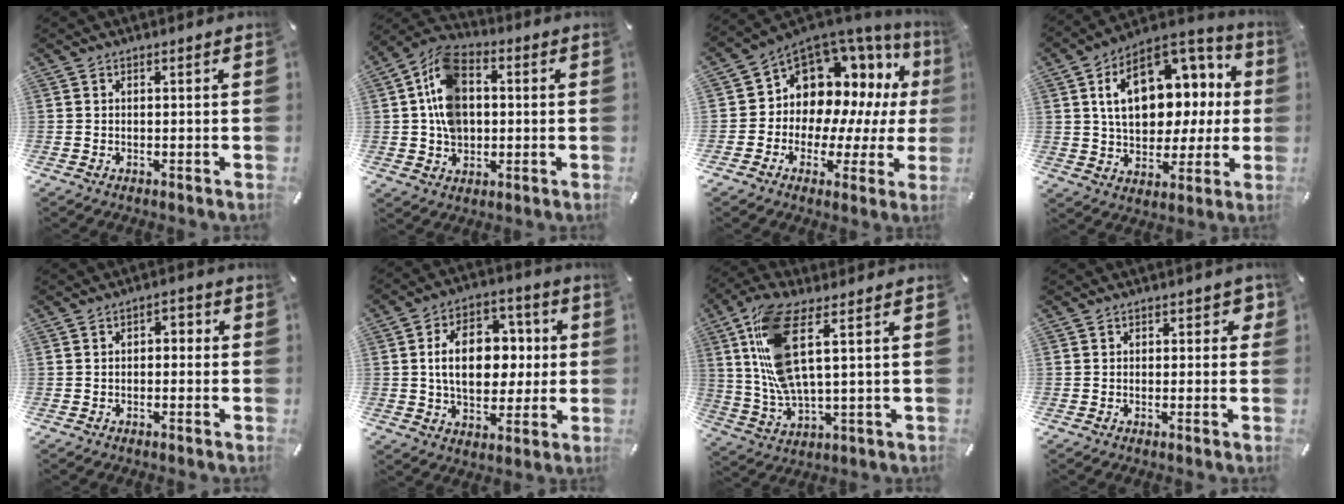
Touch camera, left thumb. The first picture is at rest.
{"total": 11.8, "force": [0.9, 9.2, 7.4], "torque": [-0.169, 0.013, 0.016]}
{"total": 11.0, "force": [4.7, 9.0, 4.2], "torque": [-0.076, -0.062, 0.096]}
{"total": 19.4, "force": [5.1, 13.4, 13.1], "torque": [-0.196, -0.019, 0.094]}
{"total": 2.4, "force": [-1.2, 1.4, 1.6], "torque": [-0.030, 0.011, -0.026]}
{"total": 15.8, "force": [0.9, 11.2, 11.2], "torque": [-0.185, 0.008, 0.016]}
{"total": 14.0, "force": [4.1, 4.5, 12.6], "torque": [-0.271, -0.011, 0.072]}
{"total": 2.2, "force": [-0.1, 1.6, 1.5], "torque": [-0.014, 0.004, -0.008]}